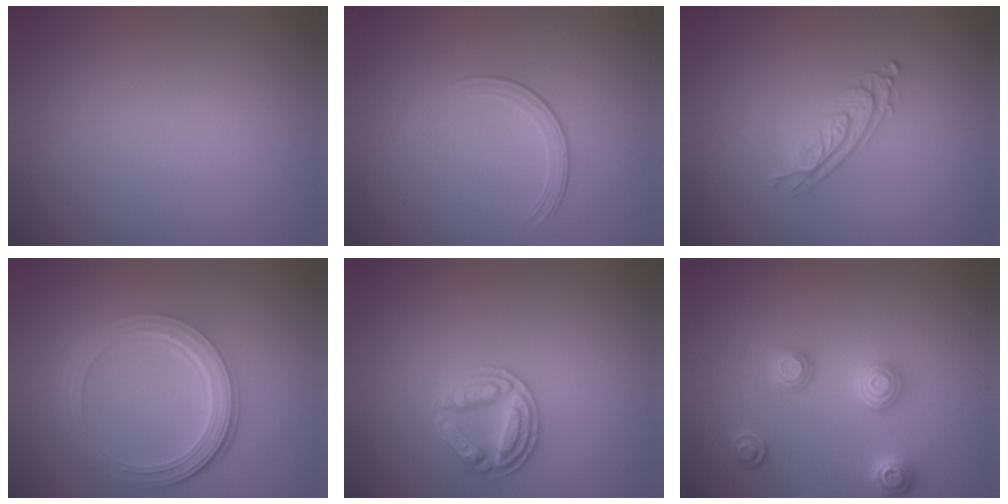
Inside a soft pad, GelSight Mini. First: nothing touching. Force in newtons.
{"total": 1.7, "press": 0.9, "slide": 1.4}
{"total": 2.8, "press": 2.1, "slide": 1.9}
{"total": 5.4, "press": 3.9, "slide": 3.7}
{"total": 2.9, "press": 2.9, "slide": 0.5}
{"total": 3.5, "press": 3.1, "slide": 1.8}